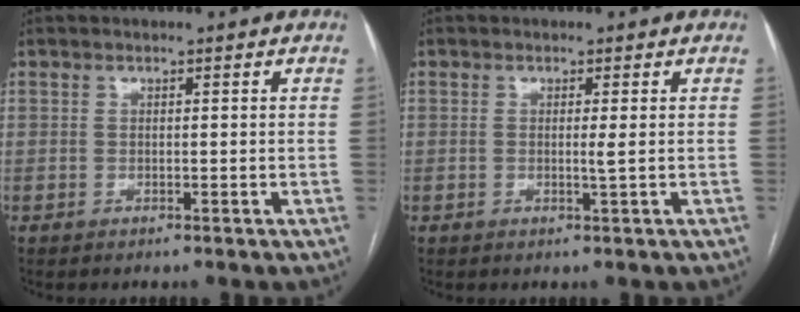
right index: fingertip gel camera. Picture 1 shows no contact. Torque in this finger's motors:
{"motor_torque": [0.18, 0.24, 0.09, 0.00]}